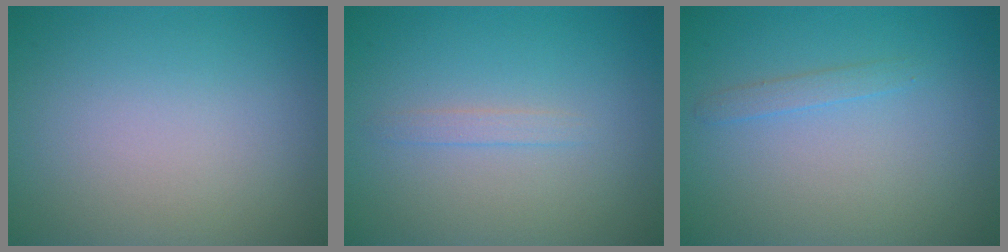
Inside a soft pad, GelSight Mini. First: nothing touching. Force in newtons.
{"total": 0.9, "press": 0.9, "slide": 0.0}
{"total": 1.0, "press": 1.0, "slide": 0.0}